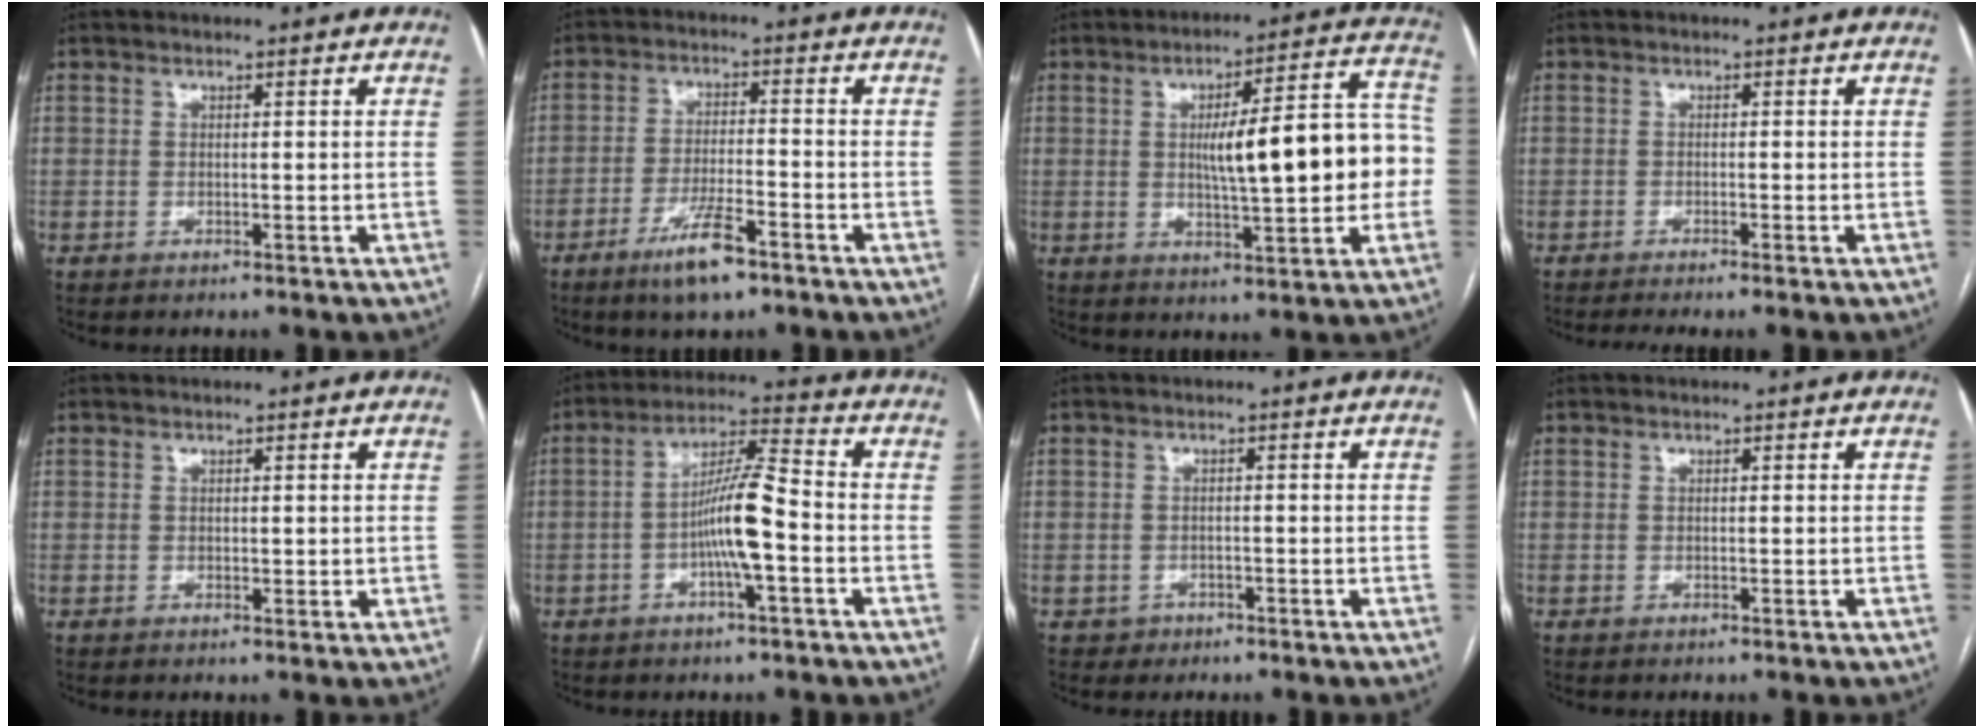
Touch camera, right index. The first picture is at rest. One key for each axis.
{"total": 7.6, "fx": -4.9, "fy": 1.2, "fz": 5.6, "tx": -0.108, "ty": -0.010, "tz": -0.085}
{"total": 15.8, "fx": -0.3, "fy": 3.4, "fz": 15.5, "tx": -0.208, "ty": 0.036, "tz": 0.002}
{"total": 3.2, "fx": -2.5, "fy": -0.5, "fz": 1.9, "tx": -0.025, "ty": -0.004, "tz": -0.040}
{"total": 1.4, "fx": 0.4, "fy": 0.9, "fz": 1.1, "tx": -0.014, "ty": -0.005, "tz": 0.007}
{"total": 9.2, "fx": -2.3, "fy": 0.9, "fz": 8.8, "tx": -0.168, "ty": 0.015, "tz": -0.044}
{"total": 2.0, "fx": -1.1, "fy": 1.7, "fz": -0.1, "tx": 0.007, "ty": 0.010, "tz": -0.017}
{"total": 0.0}